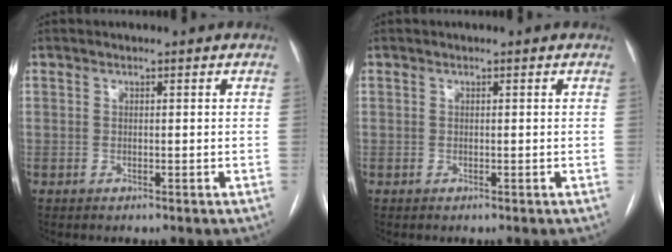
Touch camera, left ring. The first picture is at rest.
{"total": 0.0}